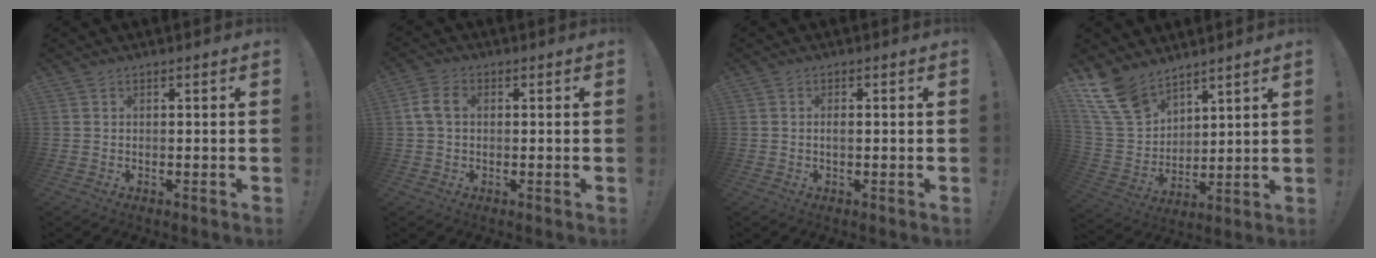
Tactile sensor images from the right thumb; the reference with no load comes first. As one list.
[{"total": 5.9, "force": [0.7, 4.0, 4.3], "torque": [-0.087, 0.009, 0.013]}, {"total": 1.1, "force": [-0.1, 0.4, 1.1], "torque": [-0.020, 0.002, -0.002]}, {"total": 14.8, "force": [11.2, 7.9, 5.6], "torque": [-0.125, -0.069, 0.217]}]